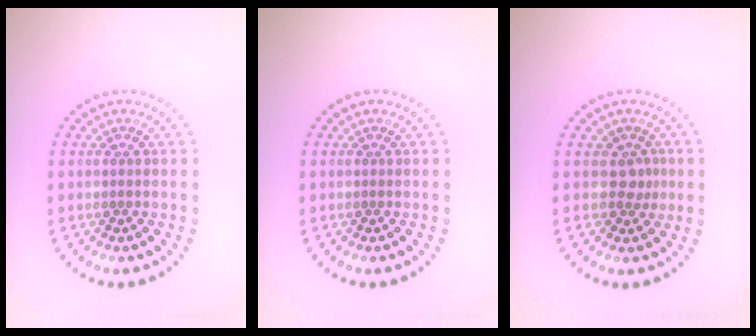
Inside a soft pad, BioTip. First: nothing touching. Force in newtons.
{"total": 0.0}
{"total": 1.9, "press": 1.5, "slide": 1.2}